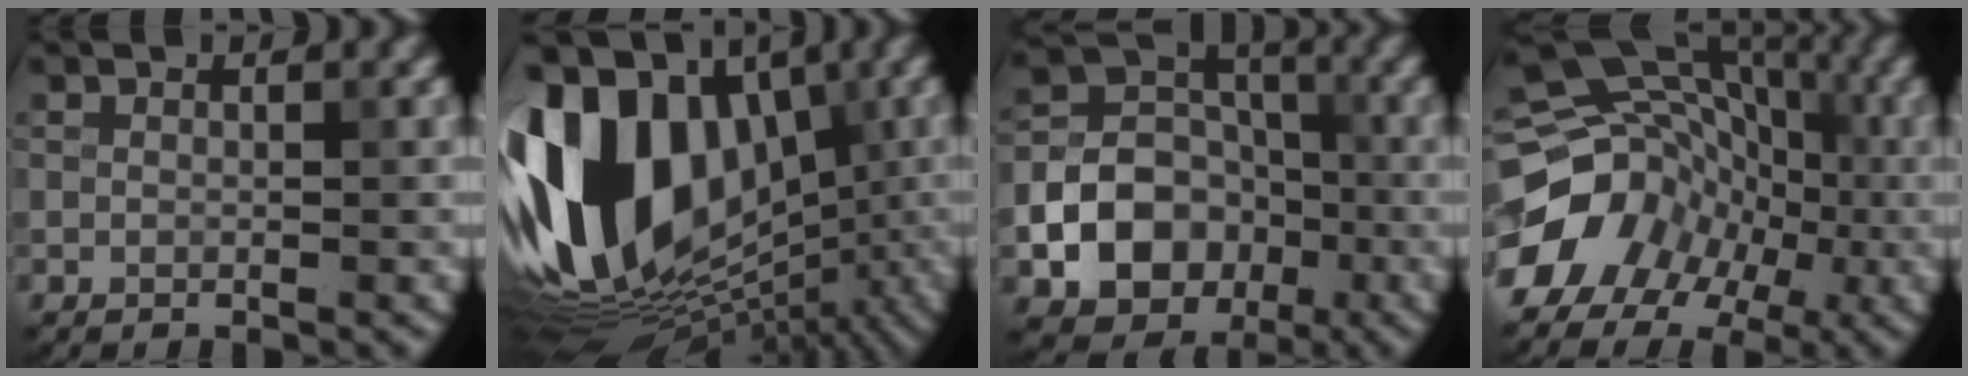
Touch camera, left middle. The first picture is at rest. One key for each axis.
{"total": 18.7, "fx": 1.0, "fy": 12.3, "fz": 14.0, "tx": -0.250, "ty": 0.033, "tz": 0.010}
{"total": 11.1, "fx": -3.7, "fy": 9.1, "fz": 5.2, "tx": -0.079, "ty": -0.023, "tz": -0.086}
{"total": 13.9, "fx": -5.0, "fy": 11.9, "fz": 5.1, "tx": -0.100, "ty": -0.015, "tz": -0.100}